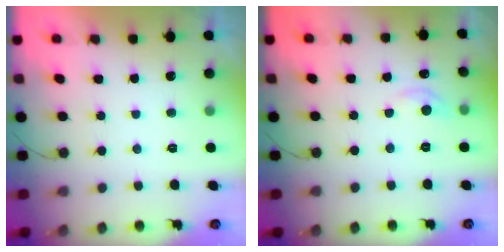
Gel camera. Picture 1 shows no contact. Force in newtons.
{"total": 4.5, "press": 4.4, "slide": 0.6}